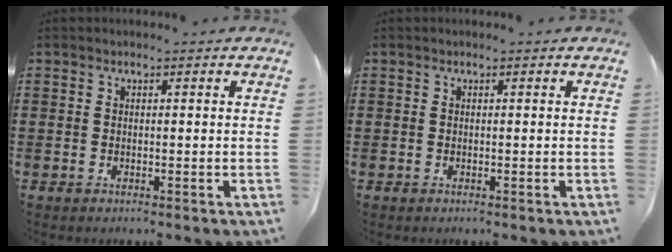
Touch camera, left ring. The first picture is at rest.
{"total": 0.0}